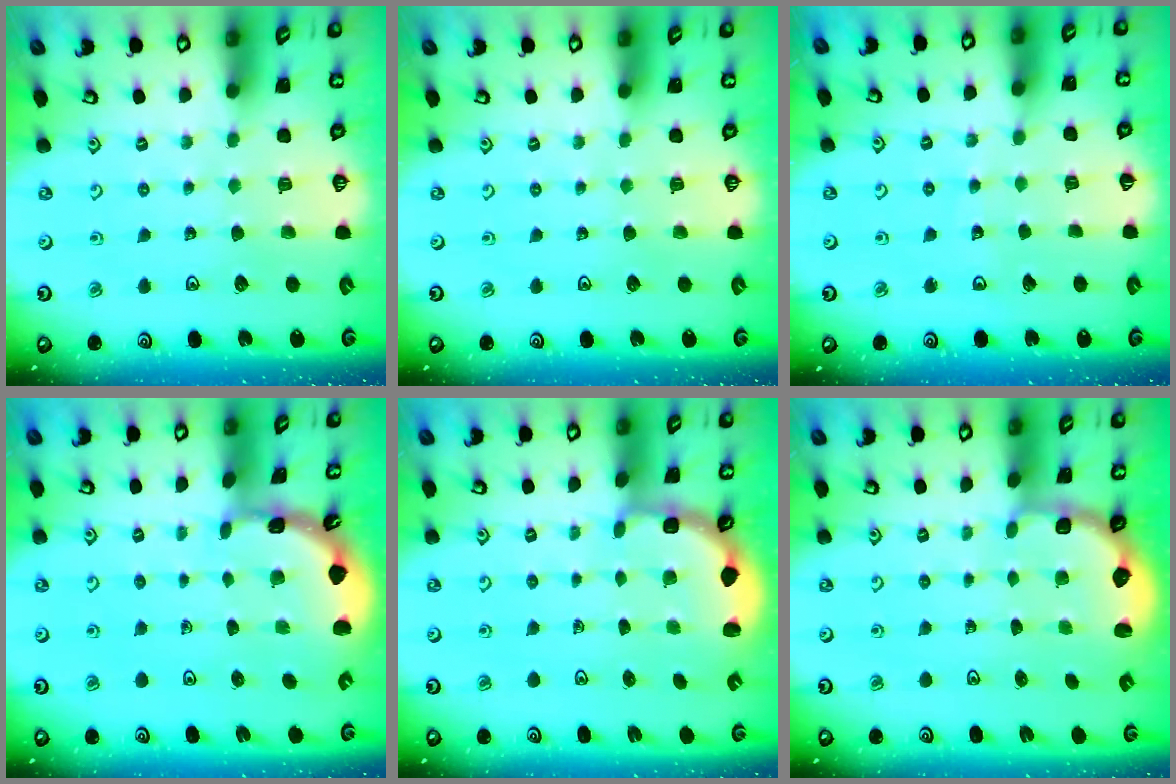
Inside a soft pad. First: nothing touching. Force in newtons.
{"total": 0.0}
{"total": 3.4, "press": 3.4, "slide": 0.1}
{"total": 1.6, "press": 1.6, "slide": 0.1}
{"total": 2.7, "press": 2.4, "slide": 1.4}
{"total": 2.8, "press": 2.1, "slide": 1.9}